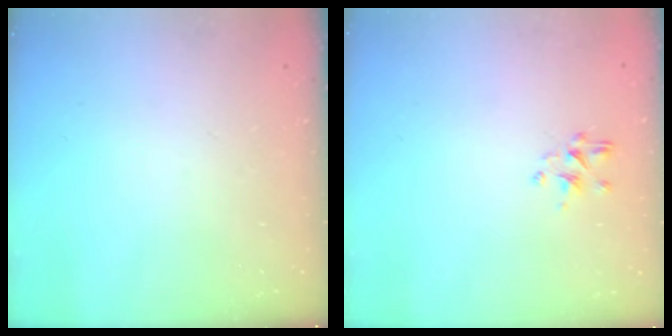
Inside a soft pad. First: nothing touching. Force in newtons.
{"total": 1.8, "press": 1.7, "slide": 0.7}